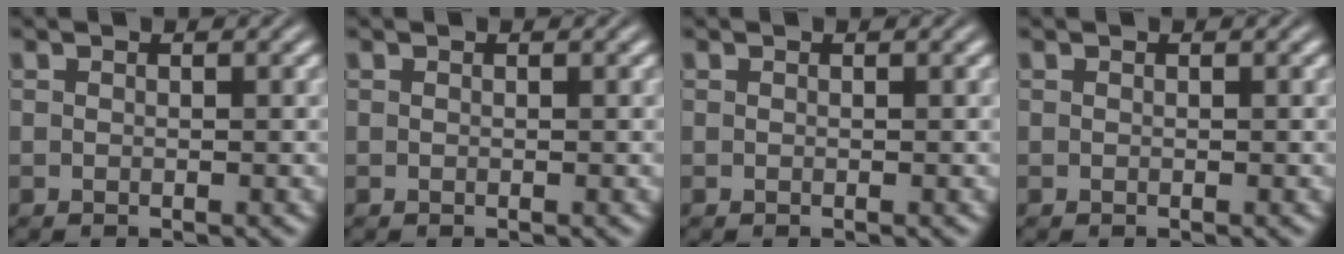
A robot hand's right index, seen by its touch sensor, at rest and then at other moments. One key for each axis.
{"total": 0.0}
{"total": 0.0}
{"total": 0.0}